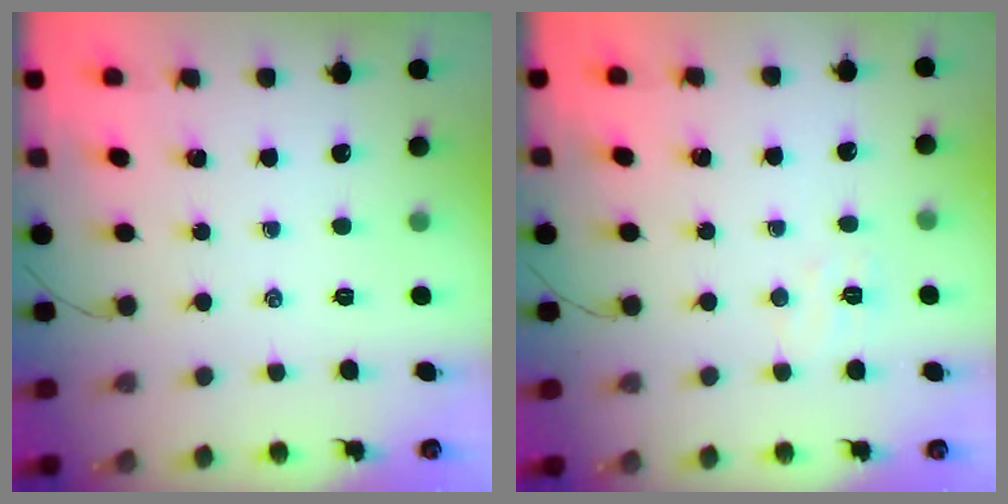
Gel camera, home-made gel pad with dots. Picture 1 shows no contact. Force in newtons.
{"total": 4.2, "press": 4.1, "slide": 1.2}